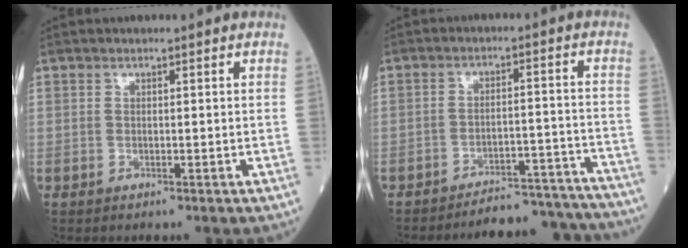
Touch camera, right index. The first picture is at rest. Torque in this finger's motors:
{"motor_torque": [0.54, -0.95, -0.01, -0.05]}